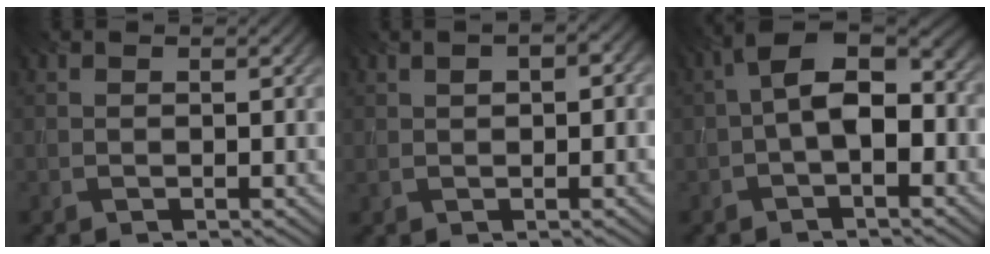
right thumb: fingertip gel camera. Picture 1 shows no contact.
{"total": 3.7, "force": [0.6, 1.8, 3.2], "torque": [-0.046, 0.004, 0.011]}
{"total": 8.9, "force": [-0.4, 4.6, 7.5], "torque": [-0.132, 0.017, -0.017]}